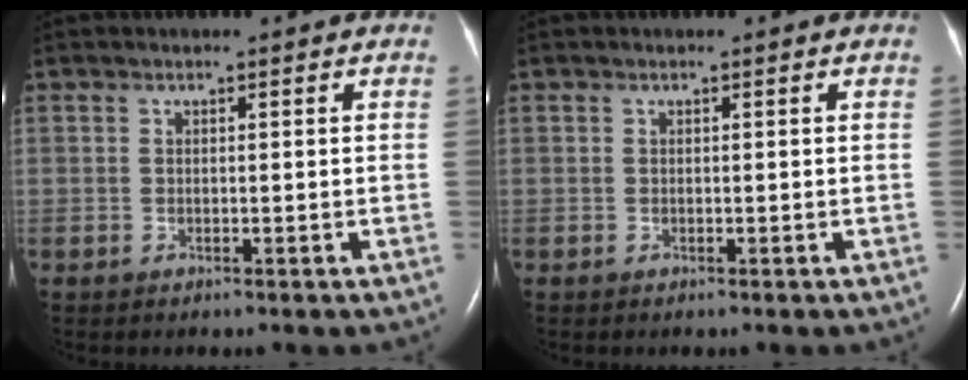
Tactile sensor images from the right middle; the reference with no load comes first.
{"total": 0.0}